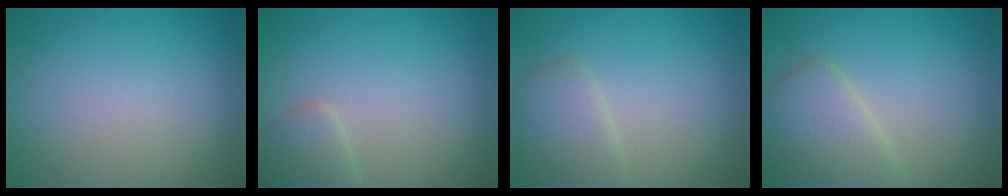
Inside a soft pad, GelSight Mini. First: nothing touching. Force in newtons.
{"total": 2.0, "press": 2.0, "slide": 0.0}
{"total": 2.7, "press": 2.7, "slide": 0.1}
{"total": 4.4, "press": 4.4, "slide": 0.2}